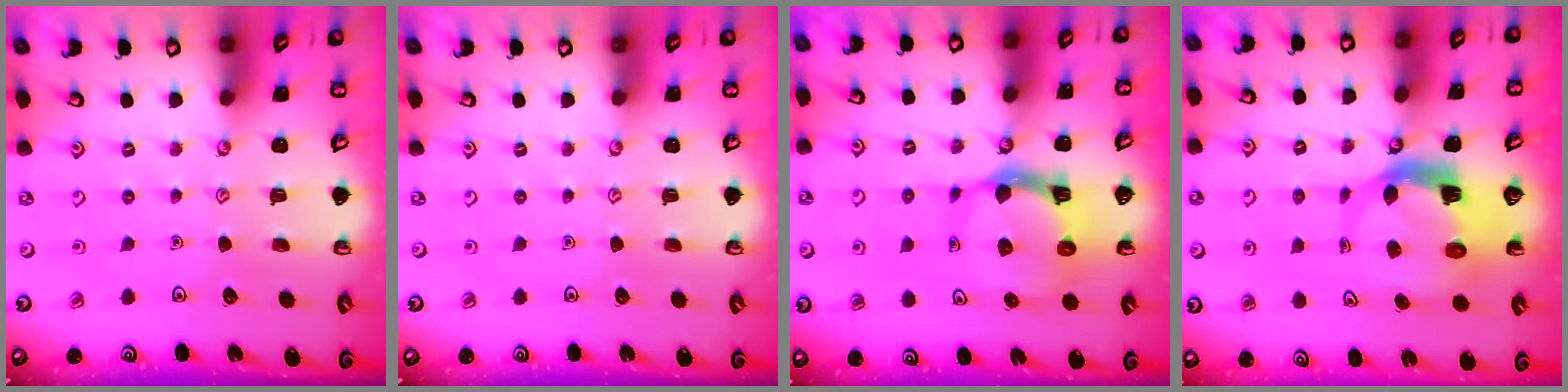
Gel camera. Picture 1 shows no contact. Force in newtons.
{"total": 0.0}
{"total": 8.7, "press": 8.6, "slide": 1.2}
{"total": 5.7, "press": 5.6, "slide": 1.0}